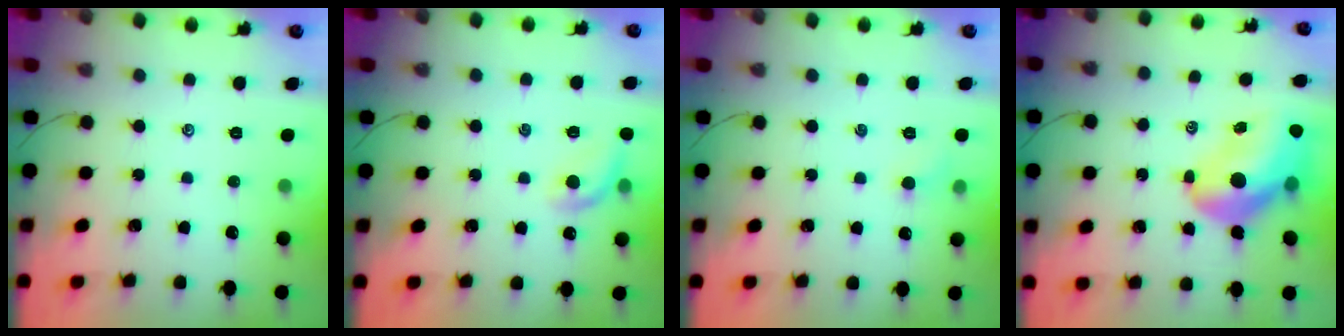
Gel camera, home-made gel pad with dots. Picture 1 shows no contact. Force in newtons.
{"total": 9.5, "press": 9.2, "slide": 2.3}
{"total": 4.8, "press": 4.5, "slide": 1.5}
{"total": 14.3, "press": 13.7, "slide": 4.1}